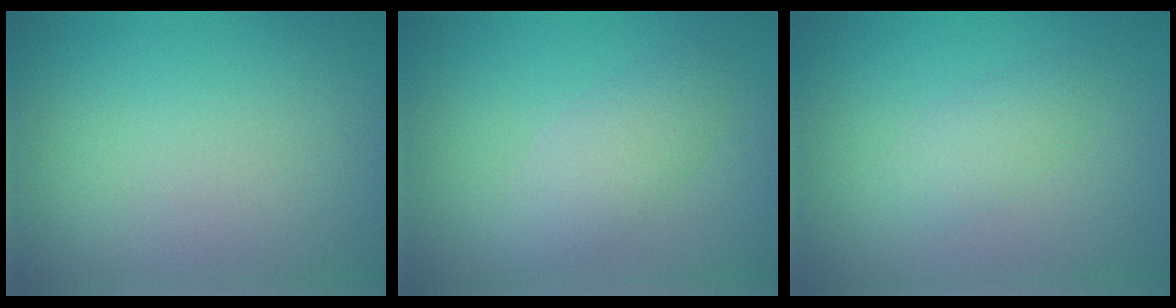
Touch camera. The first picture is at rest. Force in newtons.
{"total": 2.8, "press": 2.8, "slide": 0.2}
{"total": 1.7, "press": 1.7, "slide": 0.1}